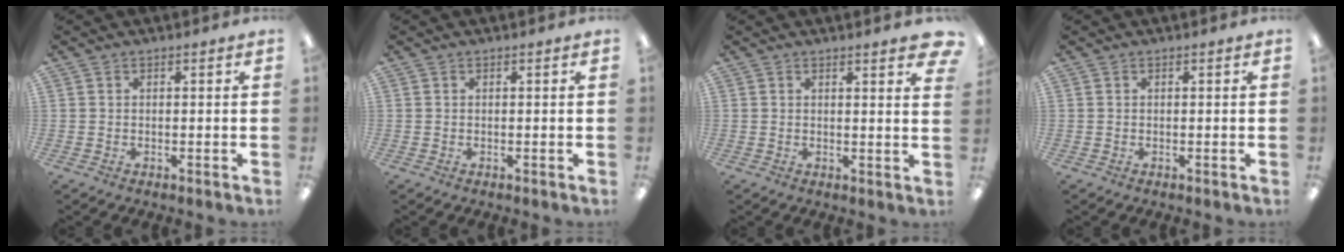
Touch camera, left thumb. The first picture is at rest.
{"total": 0.0}
{"total": 3.3, "force": [2.7, 0.4, 1.8], "torque": [-0.019, -0.017, 0.042]}
{"total": 0.0}